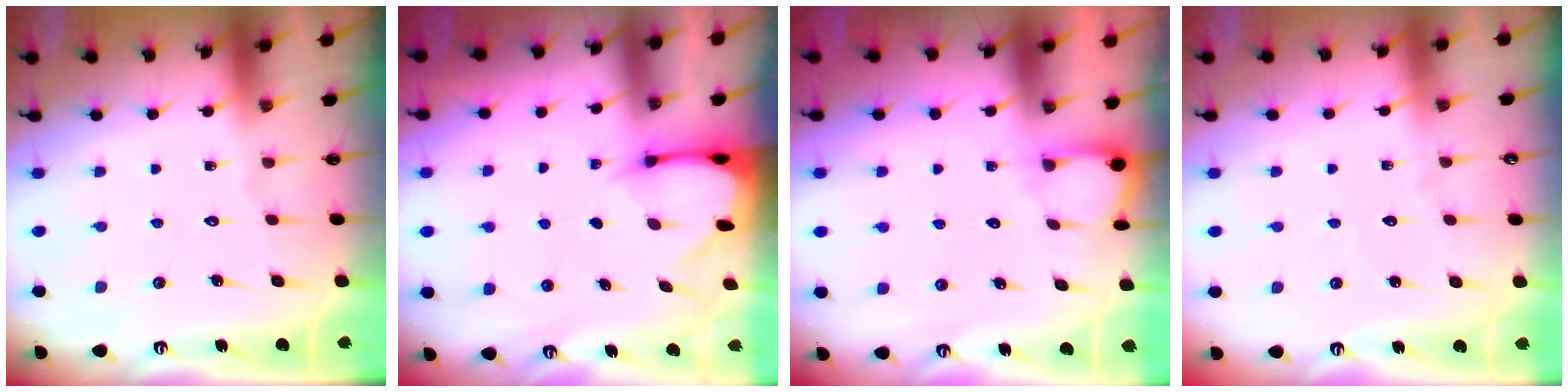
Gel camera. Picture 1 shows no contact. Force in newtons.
{"total": 2.5, "press": 2.5, "slide": 0.3}
{"total": 2.8, "press": 2.8, "slide": 0.1}
{"total": 2.1, "press": 2.1, "slide": 0.1}